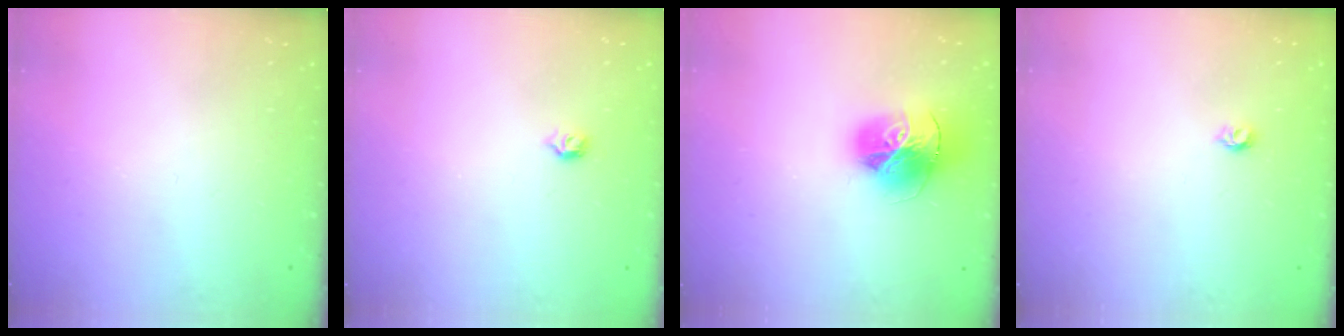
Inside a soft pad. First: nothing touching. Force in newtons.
{"total": 4.0, "press": 3.9, "slide": 0.7}
{"total": 17.3, "press": 17.2, "slide": 1.8}
{"total": 3.5, "press": 3.5, "slide": 0.3}